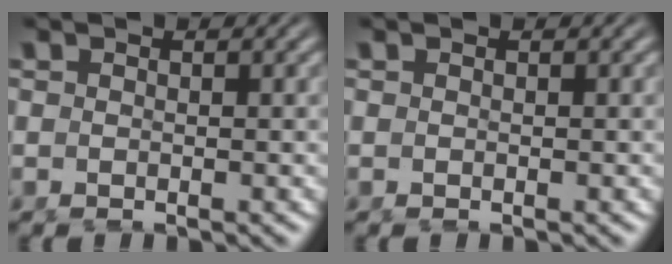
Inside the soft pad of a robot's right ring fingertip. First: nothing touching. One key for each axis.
{"total": 0.0}